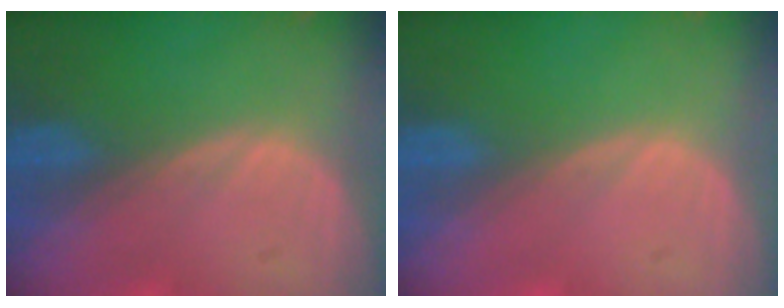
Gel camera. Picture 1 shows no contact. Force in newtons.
{"total": 0.0}